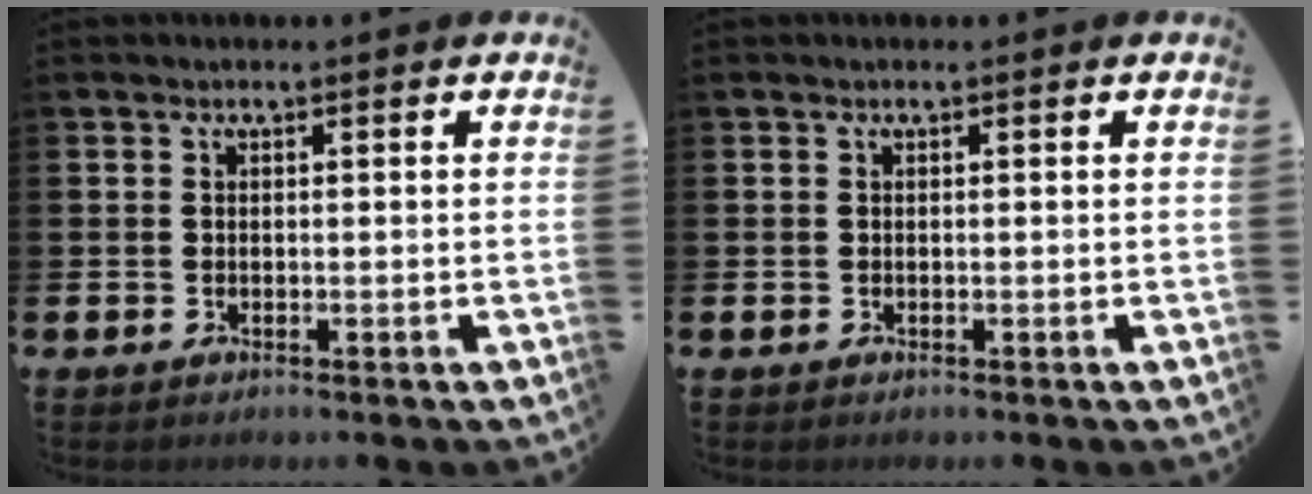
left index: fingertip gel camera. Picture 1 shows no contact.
{"total": 0.0}